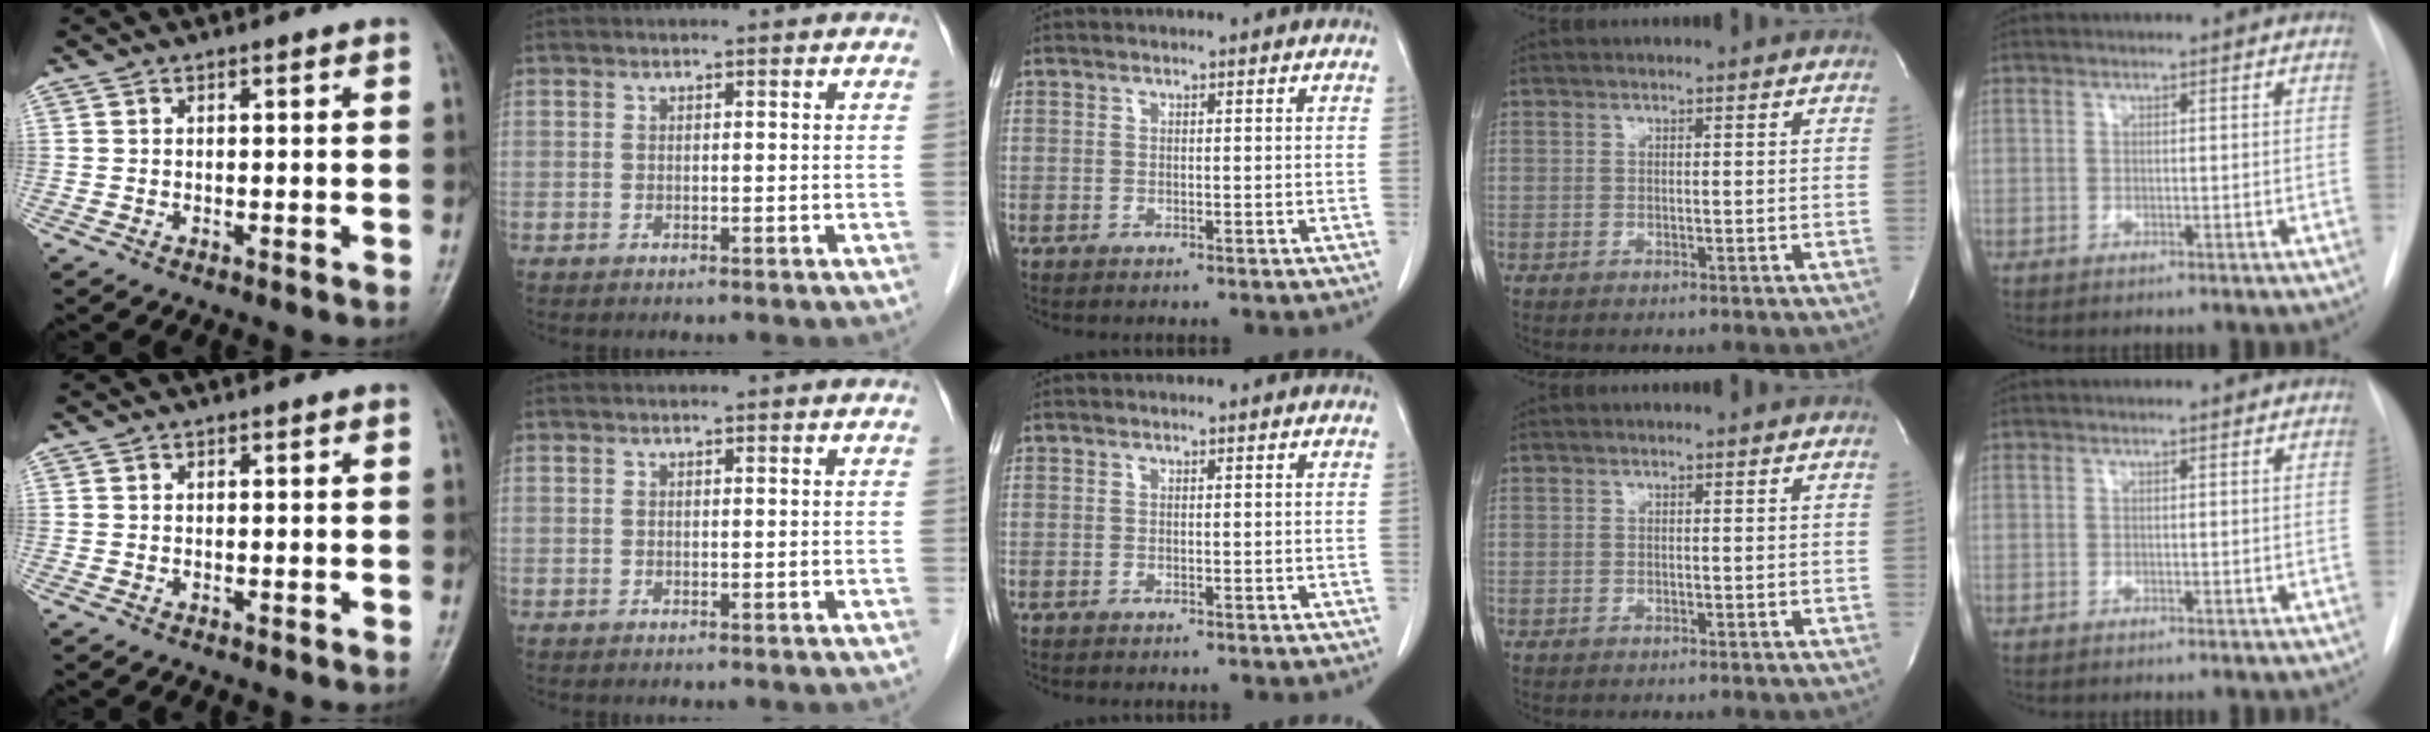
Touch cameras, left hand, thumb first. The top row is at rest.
{}